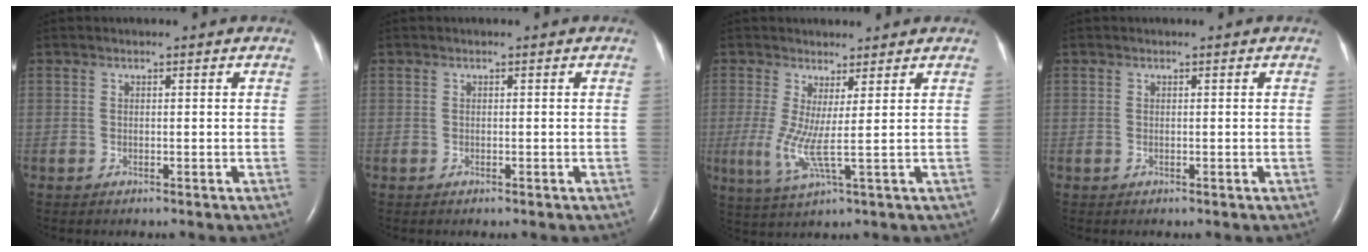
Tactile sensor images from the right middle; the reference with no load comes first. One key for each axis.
{"total": 0.0}
{"total": 5.3, "fx": 0.3, "fy": -0.5, "fz": 5.3, "tx": -0.119, "ty": -0.012, "tz": 0.014}
{"total": 0.0}